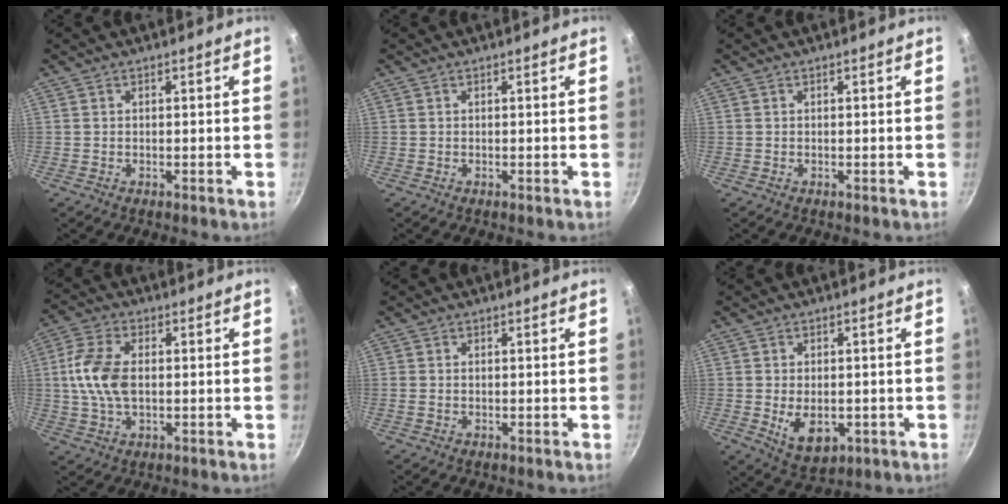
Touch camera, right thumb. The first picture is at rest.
{"total": 0.0}
{"total": 0.0}
{"total": 10.2, "force": [0.4, 5.9, 8.2], "torque": [-0.164, 0.015, 0.001]}
{"total": 0.8, "force": [0.0, 0.6, 0.5], "torque": [-0.010, 0.002, -0.002]}
{"total": 7.9, "force": [-1.4, 5.1, 5.8], "torque": [-0.076, -0.009, -0.006]}